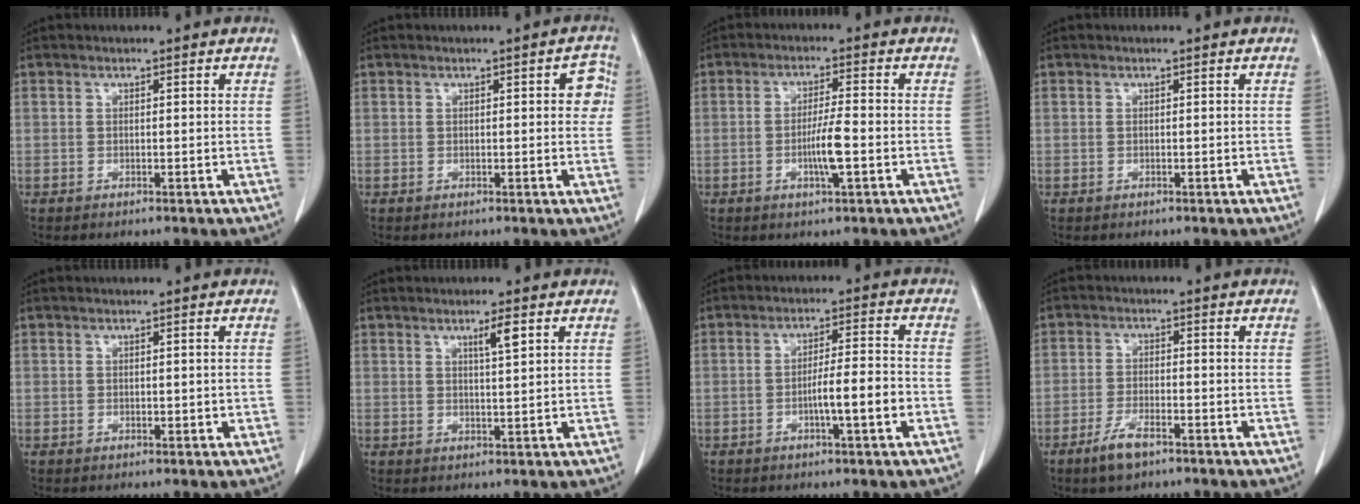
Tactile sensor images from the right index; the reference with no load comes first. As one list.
[{"total": 2.7, "force": [0.7, 1.2, 2.3], "torque": [-0.015, 0.004, 0.003]}, {"total": 5.0, "force": [-1.4, 0.1, 4.8], "torque": [-0.090, -0.006, -0.025]}, {"total": 0.0}, {"total": 0.9, "force": [0.0, 0.6, 0.7], "torque": [-0.010, 0.003, 0.003]}, {"total": 2.8, "force": [1.5, 0.0, 2.4], "torque": [-0.044, -0.002, 0.026]}, {"total": 6.0, "force": [-1.9, 0.2, 5.6], "torque": [-0.094, 0.005, -0.030]}, {"total": 4.5, "force": [-3.0, 1.3, 3.1], "torque": [-0.065, -0.003, -0.054]}]